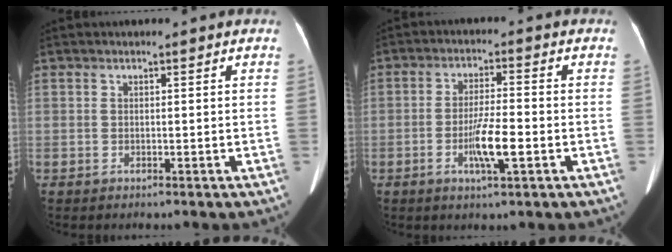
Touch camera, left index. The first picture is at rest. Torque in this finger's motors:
{"motor_torque": [0.21, 0.10, 0.18, 0.03]}